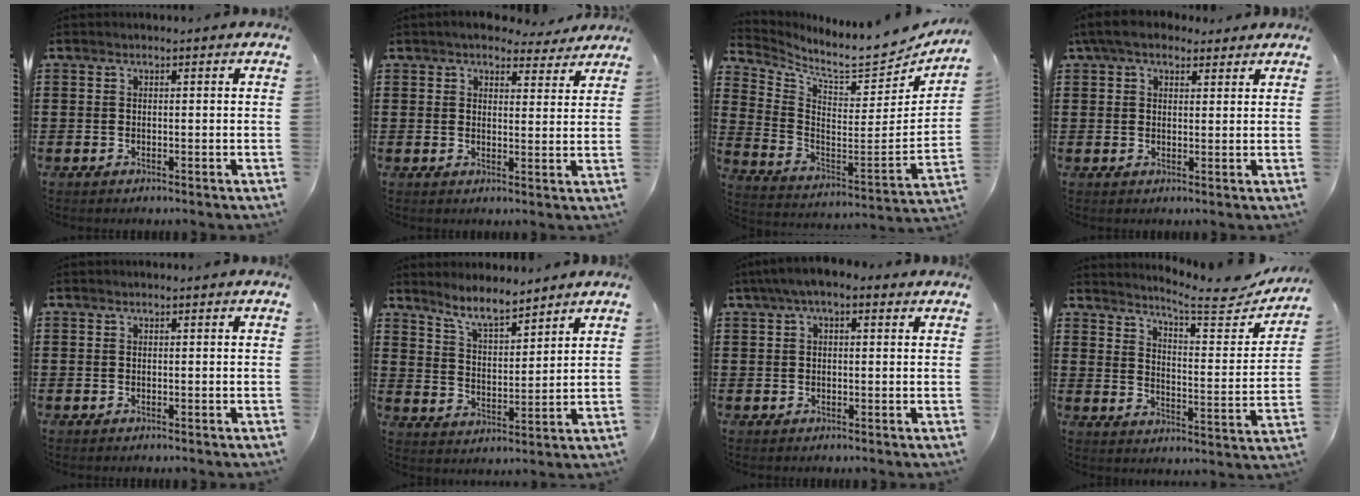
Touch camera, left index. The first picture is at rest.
{"total": 4.7, "force": [4.3, 1.2, 1.3], "torque": [-0.024, -0.018, 0.077]}
{"total": 7.7, "force": [7.1, 0.8, 2.8], "torque": [-0.077, -0.077, 0.115]}
{"total": 5.1, "force": [3.8, 2.3, 2.4], "torque": [-0.061, 0.006, 0.072]}
{"total": 0.0}
{"total": 6.7, "force": [6.1, 0.7, 2.7], "torque": [-0.072, -0.022, 0.111]}
{"total": 3.2, "force": [1.3, 1.4, 2.5], "torque": [-0.052, 0.009, 0.021]}
{"total": 6.8, "force": [6.1, 0.2, 3.0], "torque": [-0.061, -0.048, 0.099]}